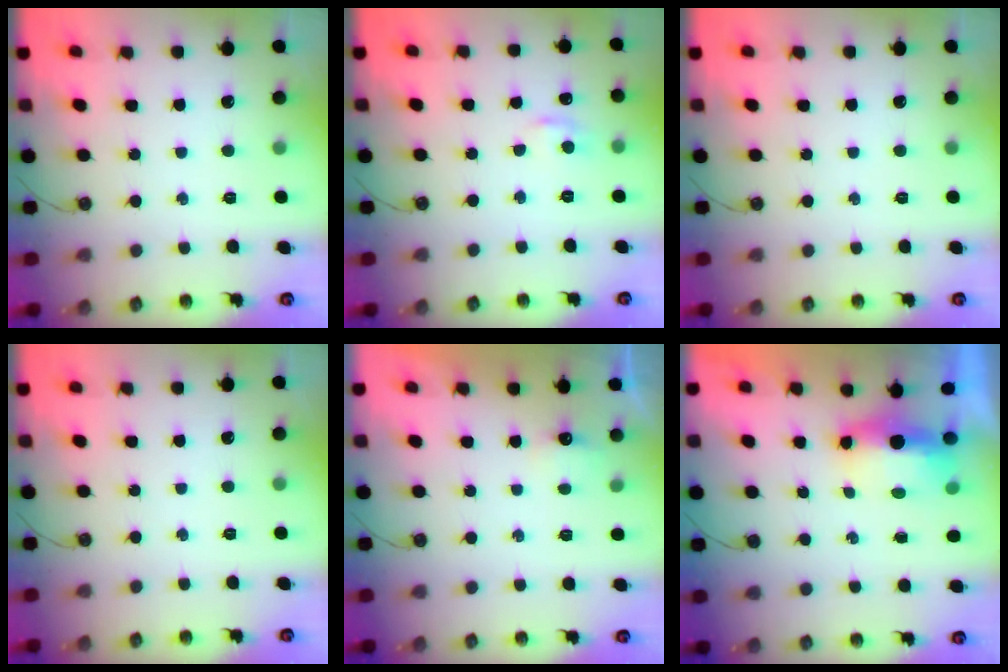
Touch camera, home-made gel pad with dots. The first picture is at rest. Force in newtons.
{"total": 5.4, "press": 5.4, "slide": 0.8}
{"total": 0.0}
{"total": 0.0}
{"total": 3.2, "press": 3.2, "slide": 0.5}
{"total": 6.1, "press": 6.1, "slide": 0.2}